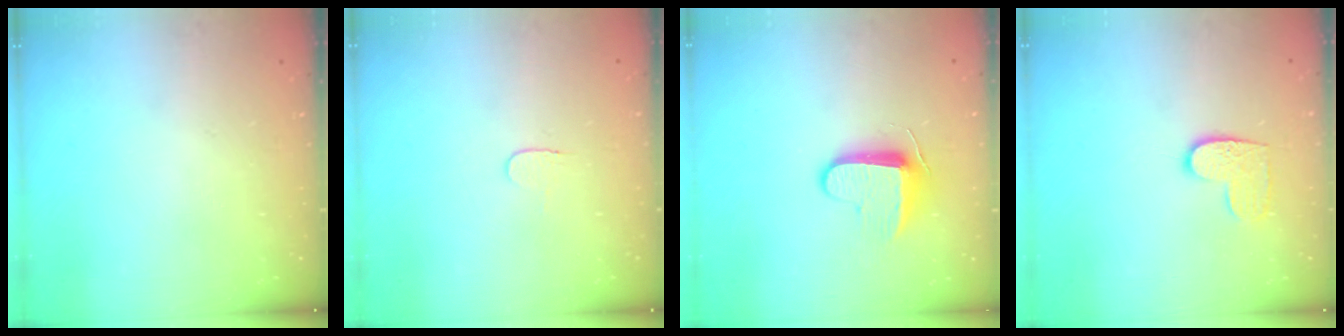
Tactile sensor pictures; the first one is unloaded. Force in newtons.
{"total": 3.9, "press": 3.8, "slide": 0.4}
{"total": 8.9, "press": 8.9, "slide": 0.8}
{"total": 7.4, "press": 7.4, "slide": 0.2}